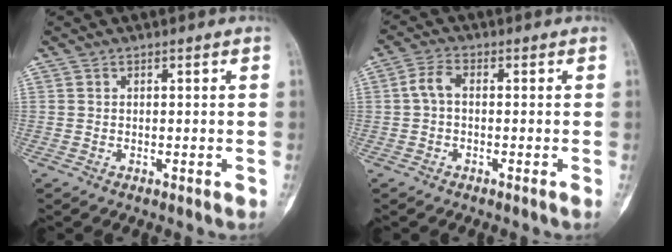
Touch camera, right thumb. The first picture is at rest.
{"total": 3.3, "force": [-0.3, 1.5, 2.9], "torque": [-0.062, 0.008, -0.014]}